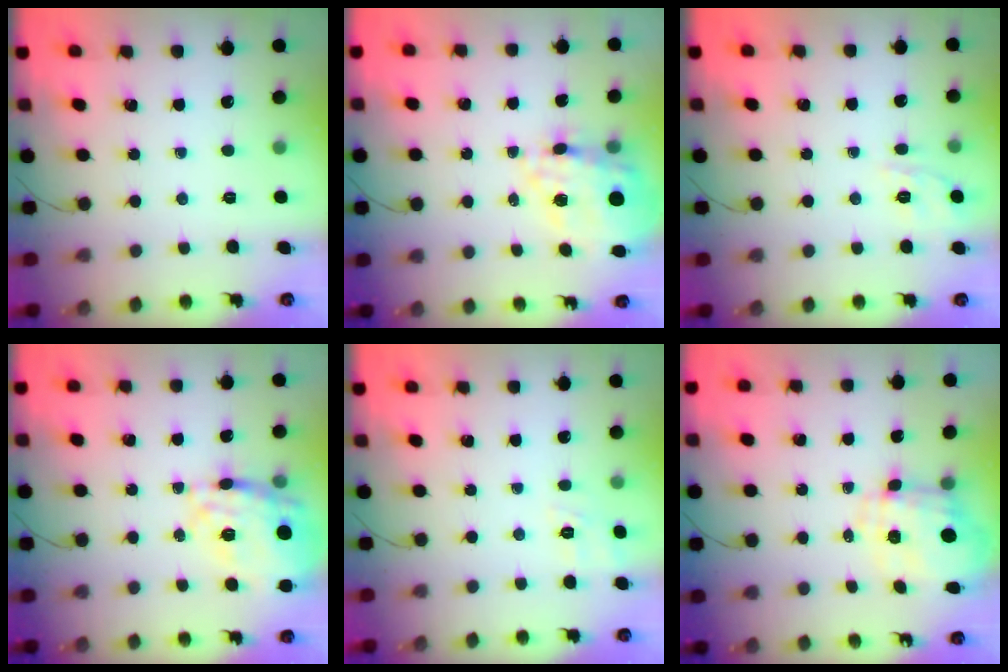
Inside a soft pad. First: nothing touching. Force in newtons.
{"total": 18.7, "press": 18.3, "slide": 4.2}
{"total": 2.3, "press": 2.0, "slide": 1.3}
{"total": 25.3, "press": 25.1, "slide": 3.0}
{"total": 9.1, "press": 8.9, "slide": 2.2}
{"total": 3.6, "press": 3.2, "slide": 1.6}